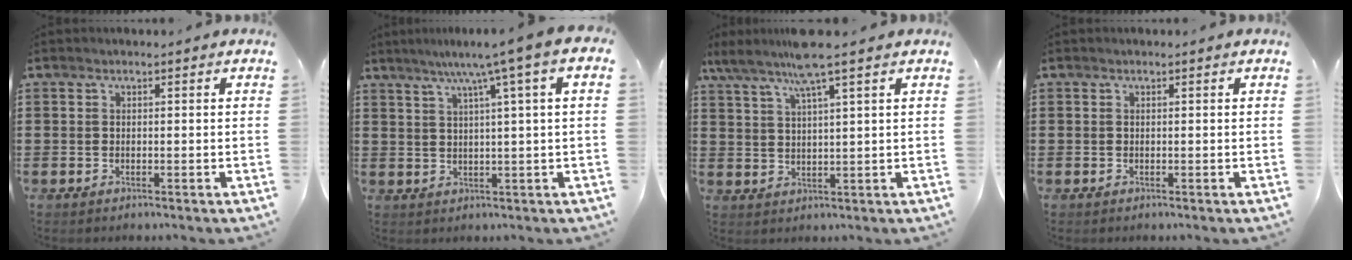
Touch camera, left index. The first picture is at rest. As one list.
[{"total": 6.5, "force": [3.0, -0.7, 5.7], "torque": [-0.119, -0.009, 0.043]}, {"total": 6.9, "force": [5.1, -0.3, 4.6], "torque": [-0.104, -0.010, 0.087]}, {"total": 0.0}]